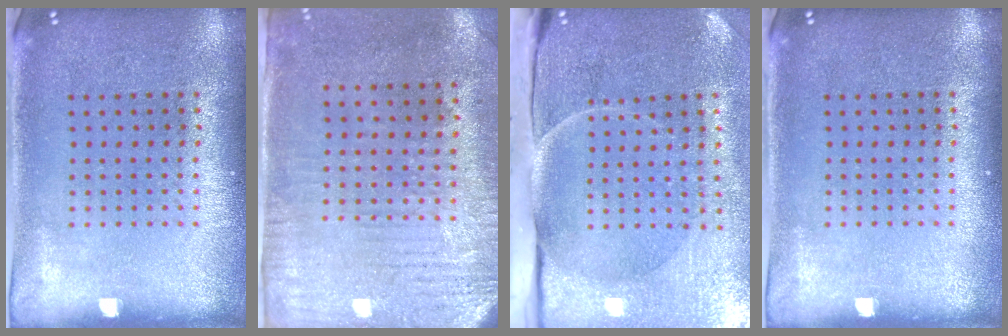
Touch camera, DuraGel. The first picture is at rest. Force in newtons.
{"total": 2.9, "press": 2.4, "slide": 1.7}
{"total": 5.1, "press": 4.0, "slide": 3.1}
{"total": 0.0}